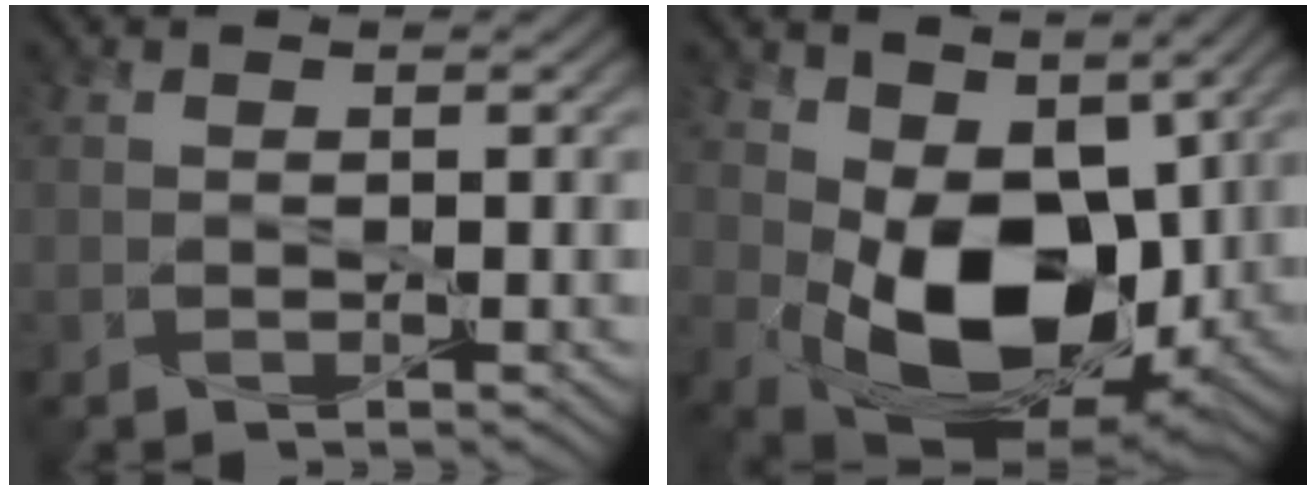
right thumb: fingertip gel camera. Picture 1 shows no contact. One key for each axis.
{"total": 14.1, "fx": 1.0, "fy": 8.9, "fz": 10.9, "tx": -0.214, "ty": -0.031, "tz": 0.027}